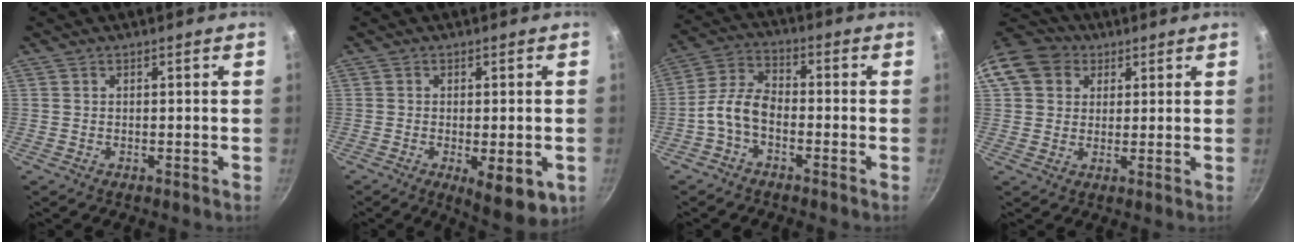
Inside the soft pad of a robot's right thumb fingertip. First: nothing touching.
{"total": 9.3, "force": [-2.8, 3.4, 8.2], "torque": [-0.102, -0.006, -0.029]}
{"total": 7.0, "force": [-2.8, 4.0, 5.0], "torque": [-0.102, 0.039, -0.068]}
{"total": 11.8, "force": [4.3, 9.8, 5.1], "torque": [-0.085, 0.019, 0.065]}